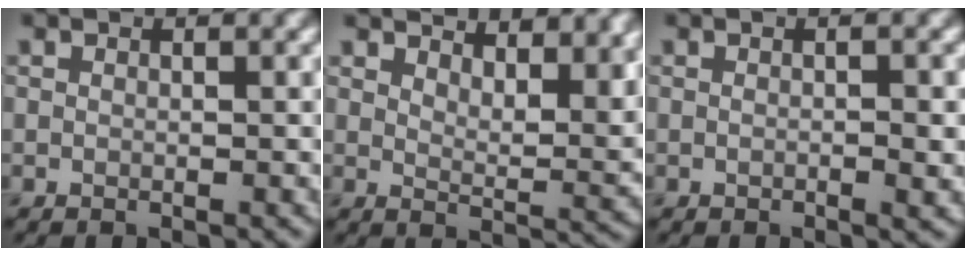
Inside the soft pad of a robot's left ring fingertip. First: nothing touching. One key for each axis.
{"total": 8.8, "fx": 7.0, "fy": 2.8, "fz": 4.6, "tx": -0.059, "ty": 0.001, "tz": 0.086}
{"total": 2.1, "fx": 0.0, "fy": 0.3, "fz": 2.1, "tx": -0.033, "ty": 0.000, "tz": -0.004}